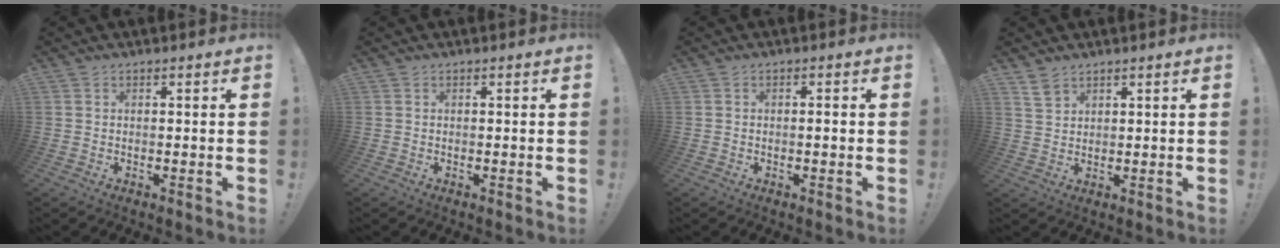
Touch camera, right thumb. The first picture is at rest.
{"total": 0.0}
{"total": 0.9, "force": [-0.5, 0.2, 0.8], "torque": [-0.011, 0.000, -0.009]}
{"total": 3.8, "force": [2.9, 2.0, 1.4], "torque": [-0.024, -0.016, 0.056]}